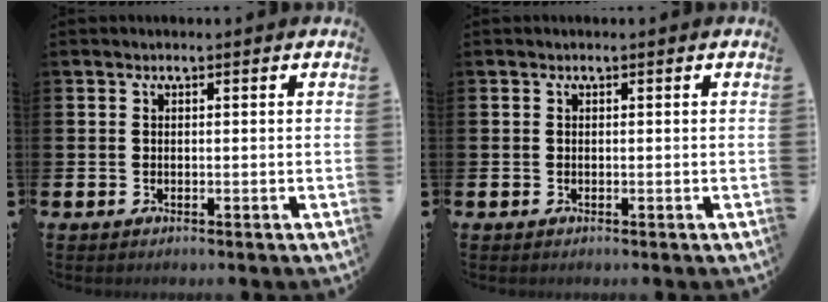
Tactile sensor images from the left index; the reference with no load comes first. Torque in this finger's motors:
{"motor_torque": [-0.05, -0.02, 0.01, 0.02]}